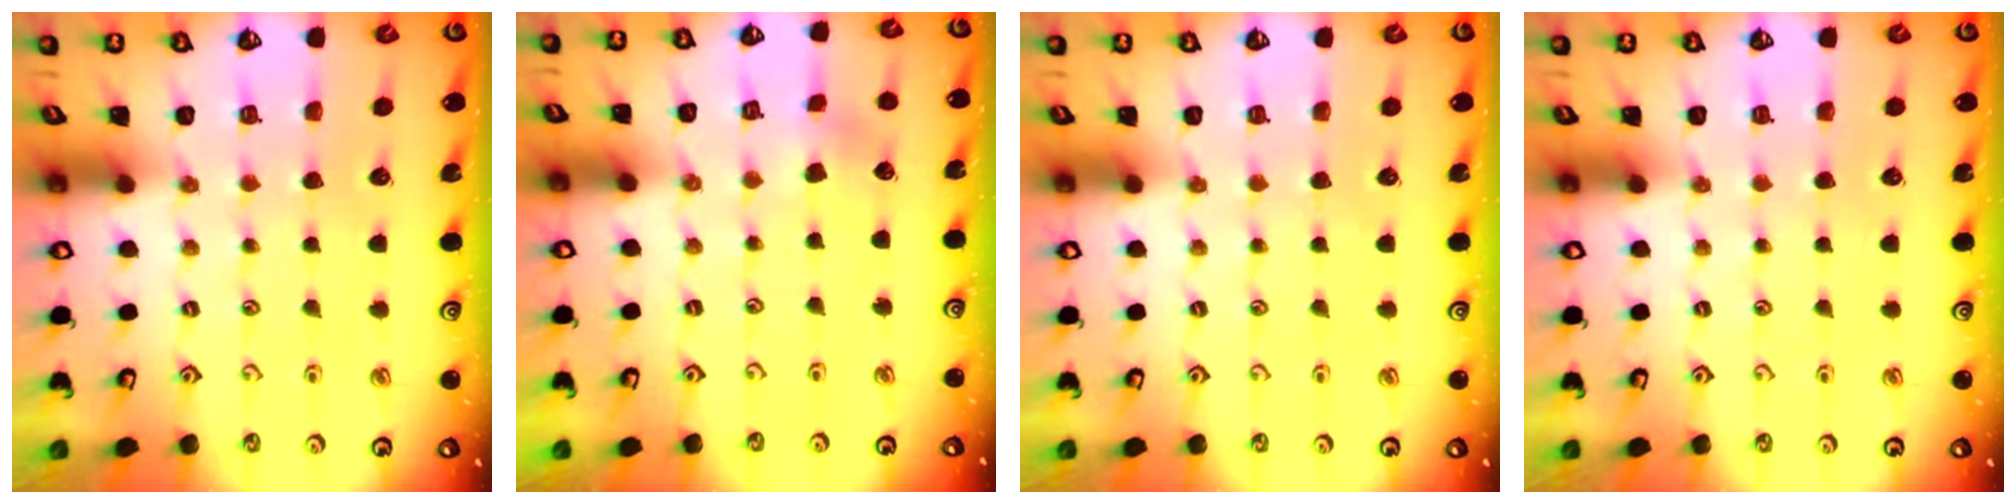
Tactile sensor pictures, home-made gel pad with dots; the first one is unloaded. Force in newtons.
{"total": 3.1, "press": 3.1, "slide": 0.4}
{"total": 0.0}
{"total": 0.0}